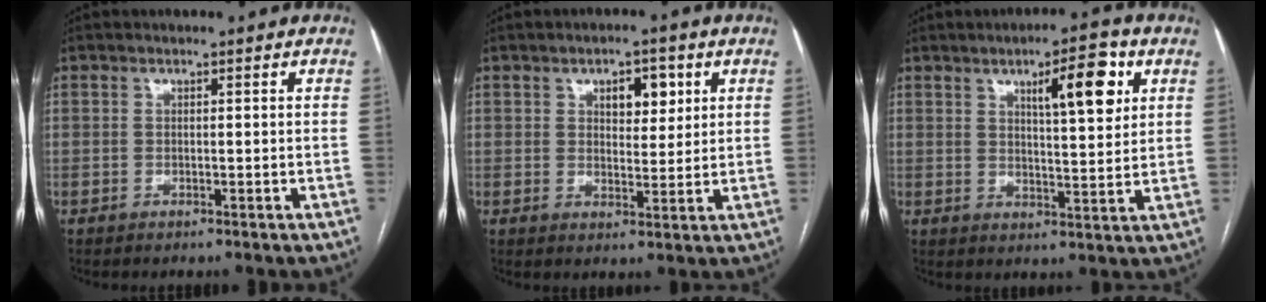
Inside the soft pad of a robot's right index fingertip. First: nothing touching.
{"total": 5.1, "force": [2.2, 2.6, 3.7], "torque": [-0.050, 0.007, 0.034]}
{"total": 9.2, "force": [4.1, 1.8, 8.0], "torque": [-0.122, 0.005, 0.061]}